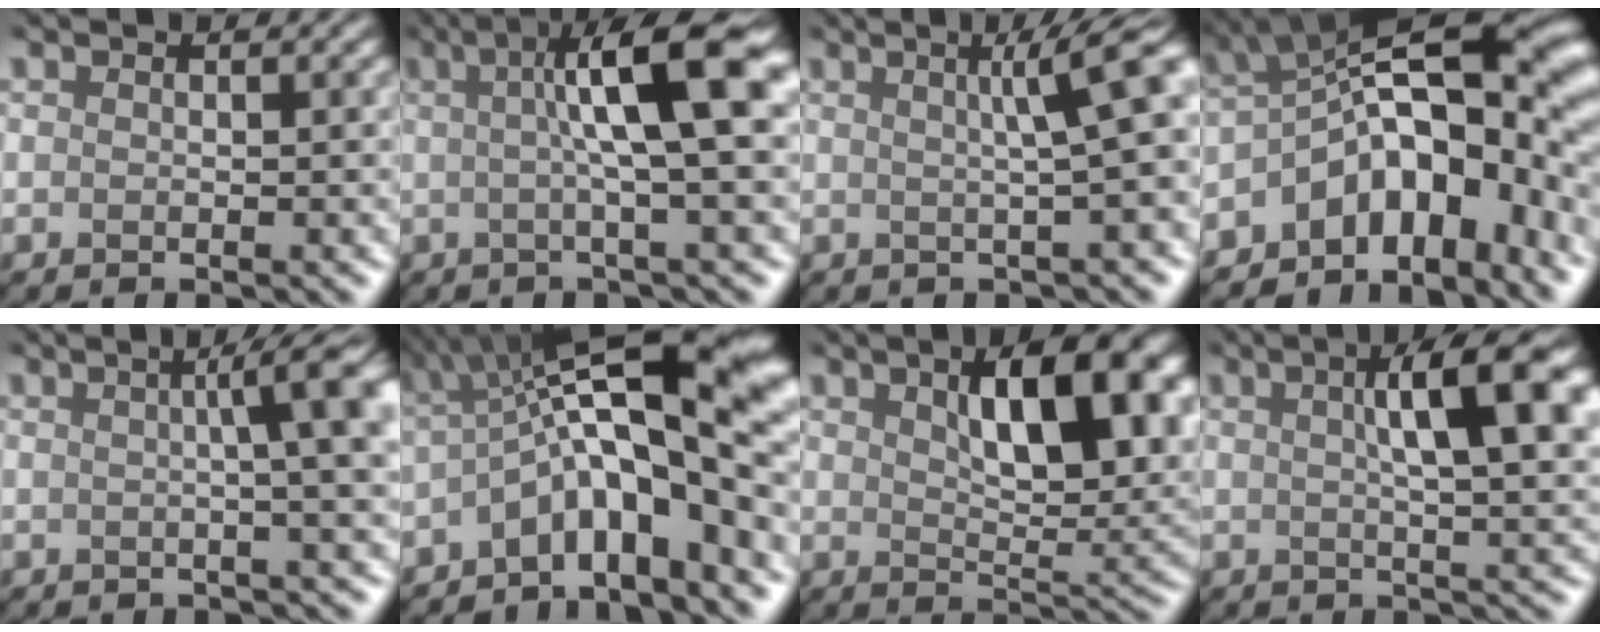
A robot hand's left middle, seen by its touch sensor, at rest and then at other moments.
{"total": 7.9, "force": [1.9, 0.7, 7.7], "torque": [-0.109, 0.019, 0.034]}
{"total": 5.1, "force": [1.0, 0.3, 5.0], "torque": [-0.067, 0.018, 0.022]}
{"total": 12.2, "force": [-3.7, 6.3, 9.8], "torque": [-0.131, 0.028, -0.058]}
{"total": 6.7, "force": [1.1, 1.1, 6.5], "torque": [-0.068, 0.018, 0.021]}
{"total": 12.4, "force": [-1.2, 3.4, 11.9], "torque": [-0.180, 0.031, -0.014]}
{"total": 8.5, "force": [3.4, 2.5, 7.4], "torque": [-0.108, 0.010, 0.065]}
{"total": 7.8, "force": [2.1, 1.2, 7.5], "torque": [-0.087, 0.023, 0.037]}